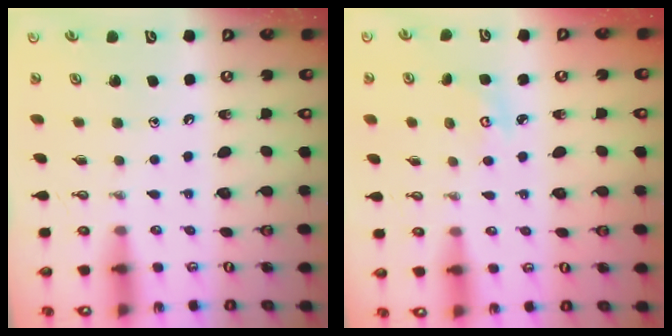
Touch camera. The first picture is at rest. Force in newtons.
{"total": 3.4, "press": 3.4, "slide": 0.3}